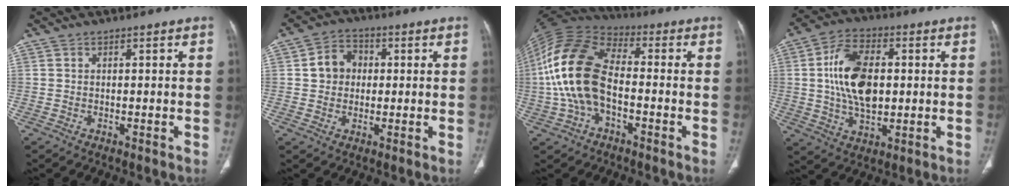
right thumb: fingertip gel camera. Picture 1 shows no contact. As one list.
[{"total": 6.5, "force": [0.8, 5.6, 3.2], "torque": [-0.031, 0.011, 0.007]}, {"total": 17.4, "force": [-2.0, 10.1, 14.0], "torque": [-0.290, 0.035, -0.044]}, {"total": 14.6, "force": [1.4, 8.6, 11.7], "torque": [-0.200, 0.007, 0.024]}]